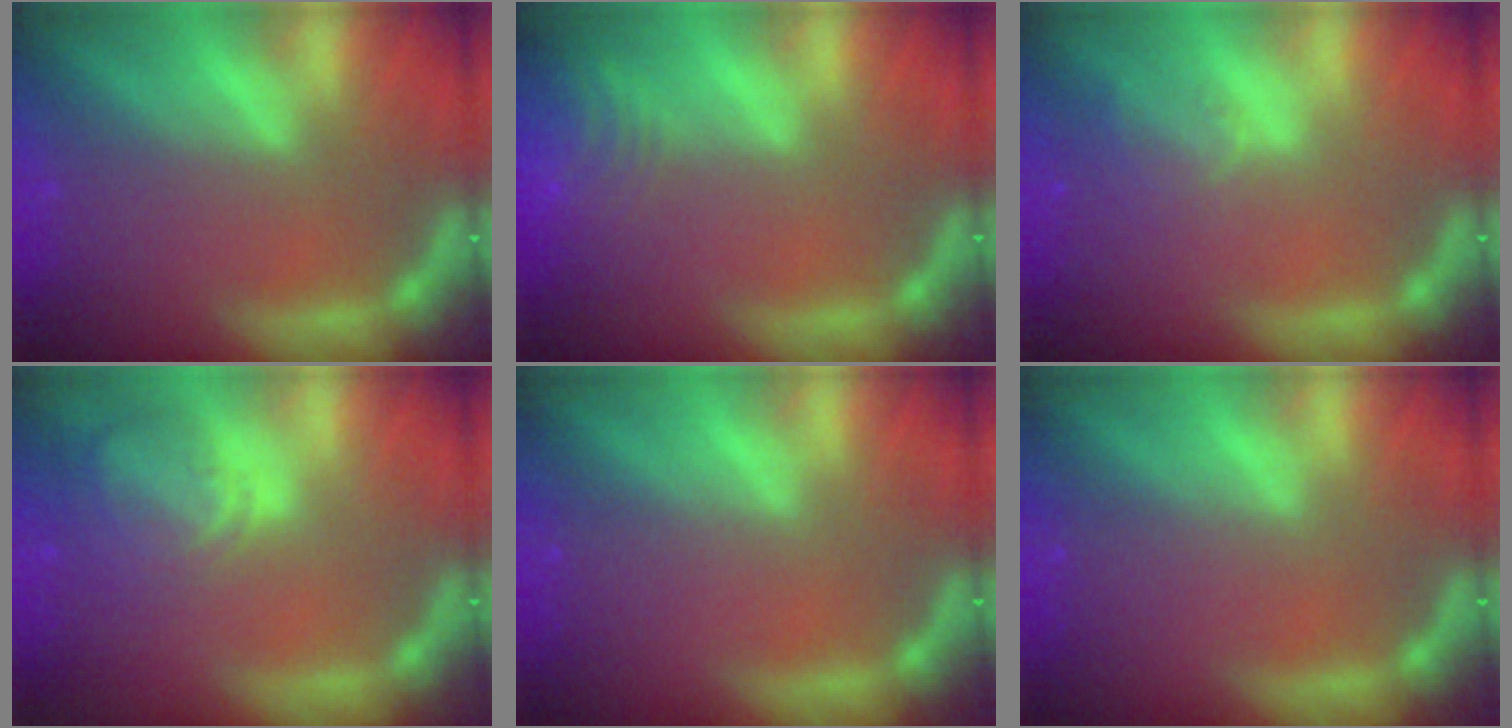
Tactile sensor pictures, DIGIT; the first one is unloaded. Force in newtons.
{"total": 7.5}
{"total": 2.0}
{"total": 4.5}
{"total": 0.0}
{"total": 0.0}